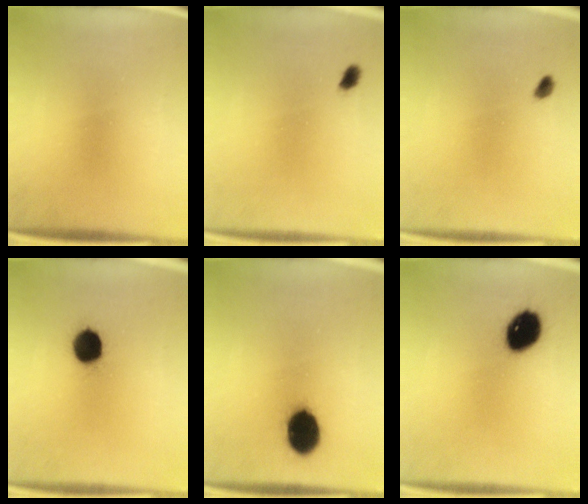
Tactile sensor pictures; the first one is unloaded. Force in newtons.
{"total": 1.4}
{"total": 1.4}
{"total": 9.0}
{"total": 11.1}
{"total": 10.6}